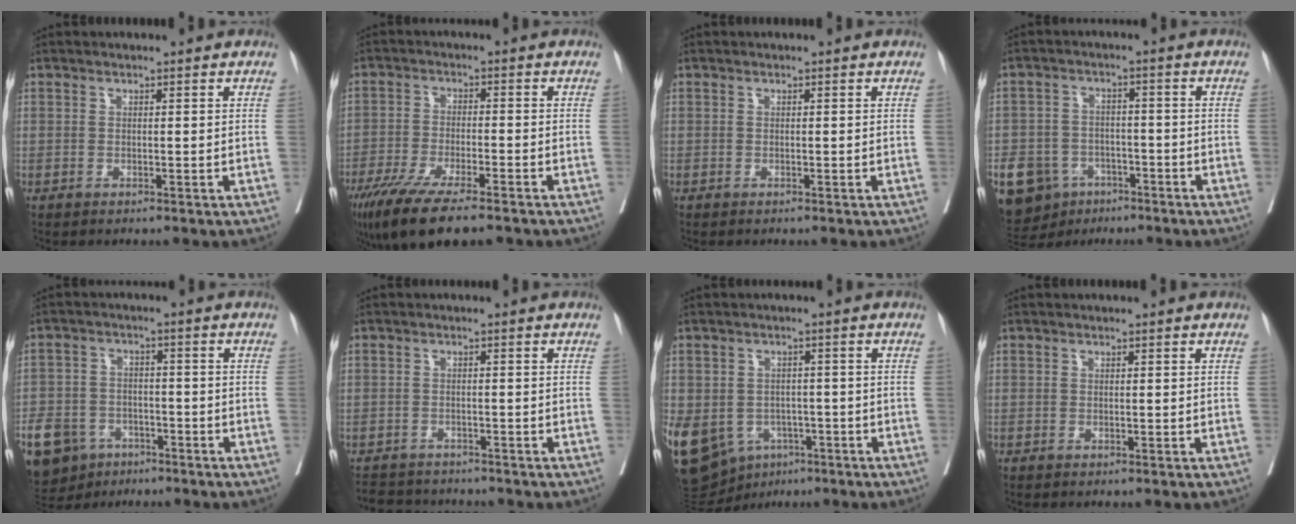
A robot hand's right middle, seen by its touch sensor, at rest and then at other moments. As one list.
[{"total": 13.4, "force": [-10.0, 2.0, 8.7], "torque": [-0.153, -0.035, -0.164]}, {"total": 0.0}, {"total": 13.5, "force": [-7.3, 10.3, 4.8], "torque": [-0.126, 0.008, -0.107]}, {"total": 14.9, "force": [-9.1, 10.1, 6.1], "torque": [-0.161, -0.004, -0.141]}, {"total": 5.7, "force": [-5.4, 1.7, 0.5], "torque": [-0.004, -0.001, -0.082]}, {"total": 25.7, "force": [-10.7, 20.1, 12.0], "torque": [-0.387, -0.018, -0.148]}, {"total": 0.0}]